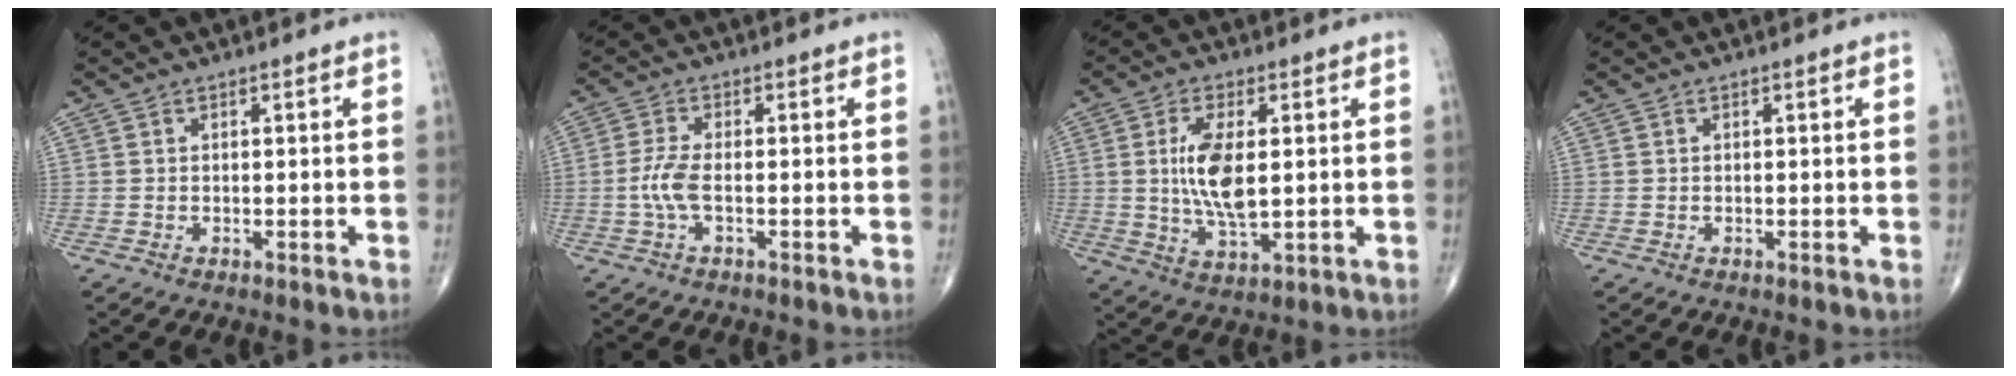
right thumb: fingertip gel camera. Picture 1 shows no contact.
{"total": 4.1, "force": [-0.9, 1.3, 3.8], "torque": [-0.099, 0.003, -0.022]}
{"total": 10.0, "force": [0.9, 4.1, 9.1], "torque": [-0.172, -0.019, 0.020]}
{"total": 0.0}